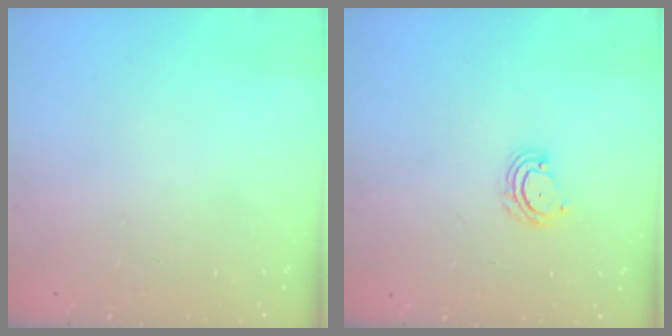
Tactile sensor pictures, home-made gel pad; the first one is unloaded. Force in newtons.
{"total": 5.6, "press": 5.5, "slide": 0.5}